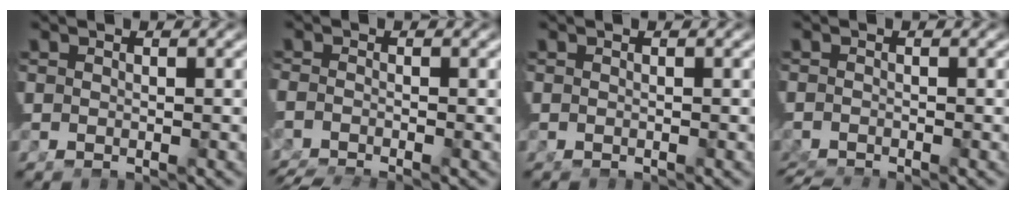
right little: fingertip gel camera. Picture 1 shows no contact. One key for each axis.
{"total": 4.0, "fx": -3.6, "fy": 0.8, "fz": 1.4, "tx": -0.021, "ty": -0.016, "tz": -0.052}
{"total": 0.5, "fx": -0.4, "fy": 0.4, "fz": 0.1, "tx": -0.007, "ty": -0.002, "tz": -0.007}
{"total": 2.0, "fx": -1.9, "fy": 0.5, "fz": 0.6, "tx": -0.017, "ty": -0.012, "tz": -0.026}